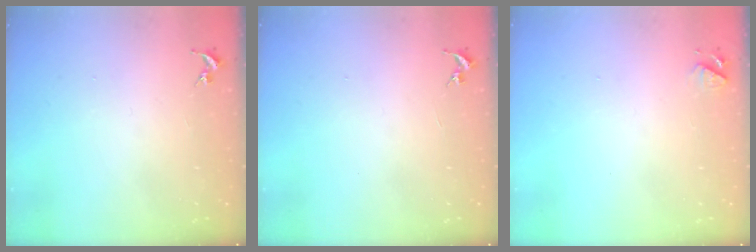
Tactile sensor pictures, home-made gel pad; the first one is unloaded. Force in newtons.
{"total": 0.0}
{"total": 4.9, "press": 4.8, "slide": 0.7}